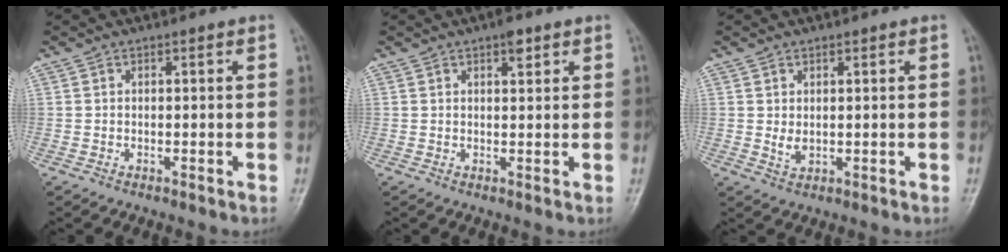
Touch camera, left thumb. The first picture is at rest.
{"total": 2.6, "force": [1.6, 1.0, 1.8], "torque": [-0.020, -0.006, 0.021]}
{"total": 2.3, "force": [0.6, 1.5, 1.7], "torque": [-0.025, -0.008, 0.015]}